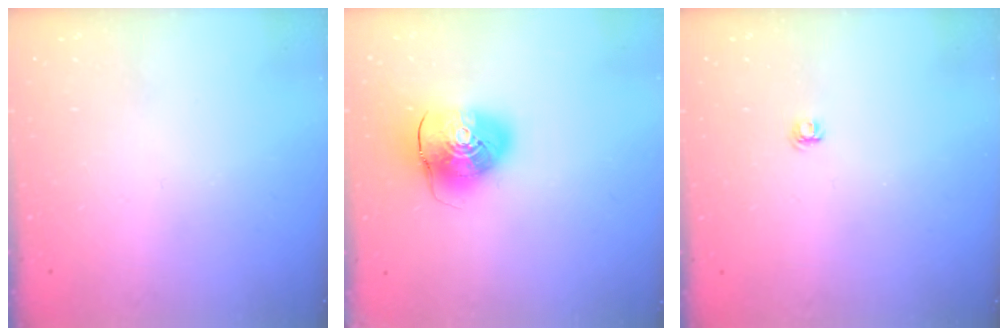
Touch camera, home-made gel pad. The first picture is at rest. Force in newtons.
{"total": 11.8, "press": 11.7, "slide": 1.9}
{"total": 4.1, "press": 4.1, "slide": 0.5}